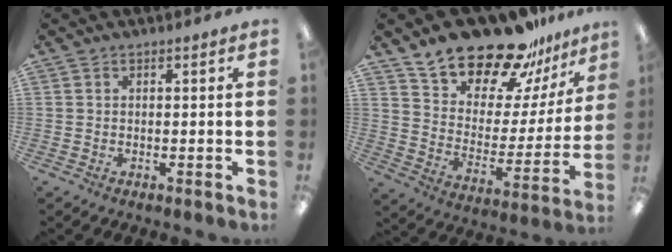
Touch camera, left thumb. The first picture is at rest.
{"total": 20.3, "force": [17.7, 7.4, 6.8], "torque": [-0.121, -0.137, 0.311]}